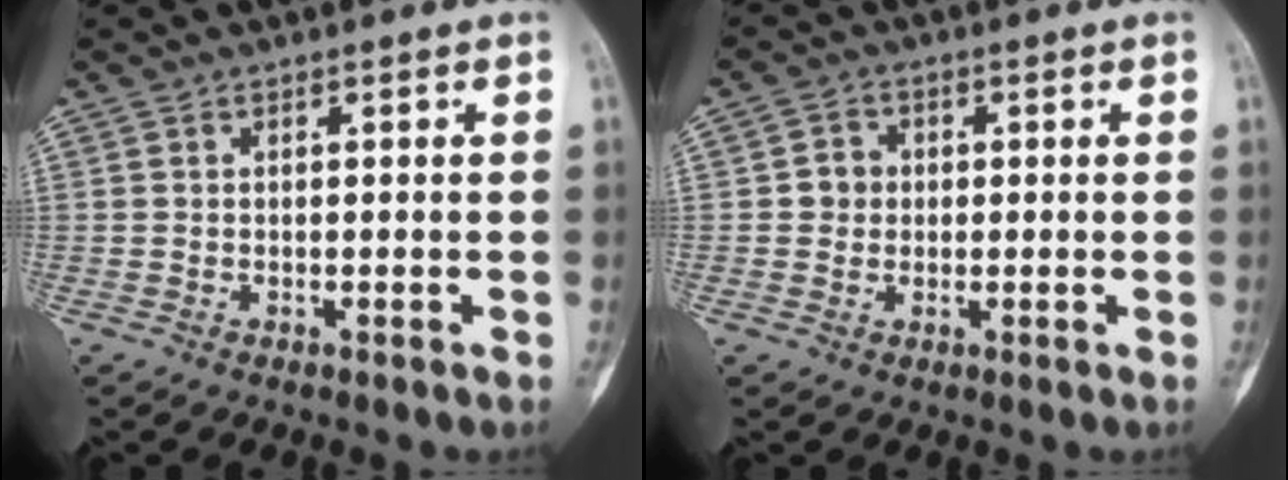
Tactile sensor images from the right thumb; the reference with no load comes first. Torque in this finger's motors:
{"motor_torque": [-0.03, -0.01, 0.04, -0.03, -0.01]}